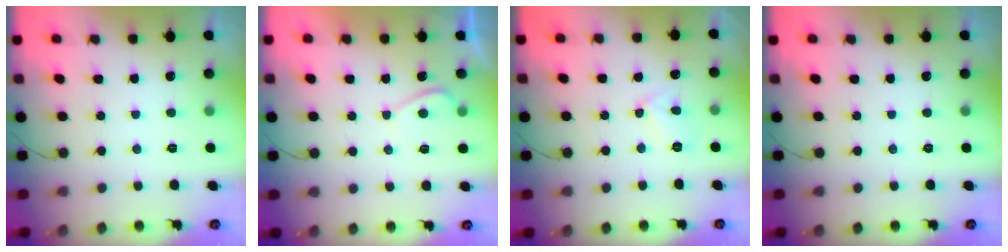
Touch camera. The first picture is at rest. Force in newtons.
{"total": 0.5, "press": 0.2, "slide": 0.5}
{"total": 5.1, "press": 5.0, "slide": 0.5}
{"total": 0.0}